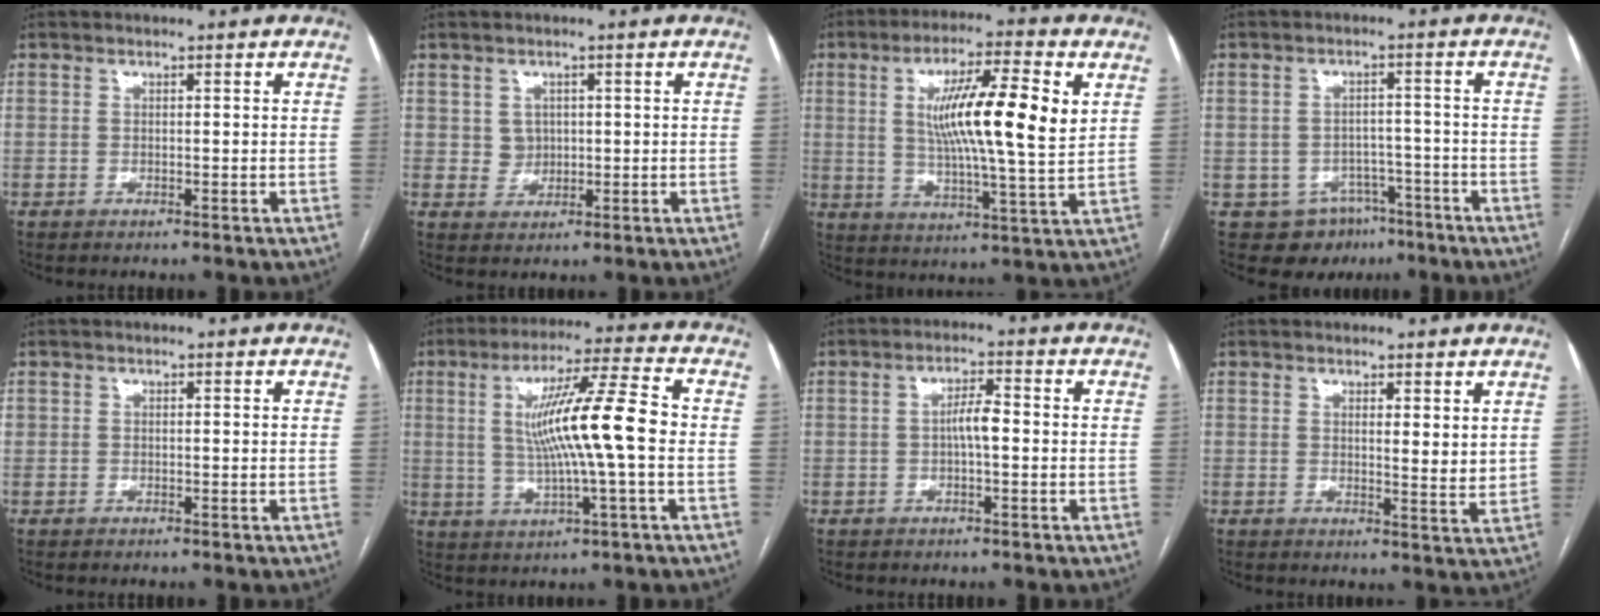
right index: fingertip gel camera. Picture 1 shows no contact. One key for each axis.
{"total": 2.8, "fx": 0.6, "fy": 2.5, "fz": 1.0, "tx": -0.016, "ty": 0.003, "tz": 0.014}
{"total": 14.6, "fx": 3.6, "fy": 1.4, "fz": 14.1, "tx": -0.245, "ty": 0.006, "tz": 0.054}
{"total": 7.3, "fx": -4.4, "fy": 5.6, "fz": 1.6, "tx": -0.014, "ty": 0.014, "tz": -0.053}
{"total": 0.0}
{"total": 12.4, "fx": 0.3, "fy": 0.0, "fz": 12.4, "tx": -0.220, "ty": 0.009, "tz": 0.005}
{"total": 3.4, "fx": -0.3, "fy": 0.8, "fz": 3.2, "tx": -0.056, "ty": 0.010, "tz": -0.005}
{"total": 3.3, "fx": 1.8, "fy": 0.8, "fz": 2.6, "tx": -0.039, "ty": -0.017, "tz": 0.027}